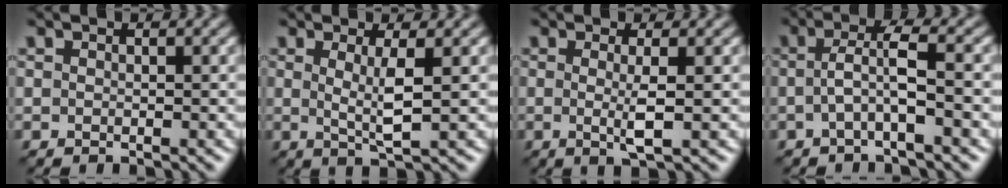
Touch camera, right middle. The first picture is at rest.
{"total": 3.0, "force": [0.4, 0.5, 2.9], "torque": [-0.054, -0.009, 0.007]}
{"total": 2.4, "force": [0.0, 0.4, 2.4], "torque": [-0.047, -0.007, -0.004]}
{"total": 3.3, "force": [-0.4, 0.5, 3.3], "torque": [-0.063, 0.007, -0.011]}